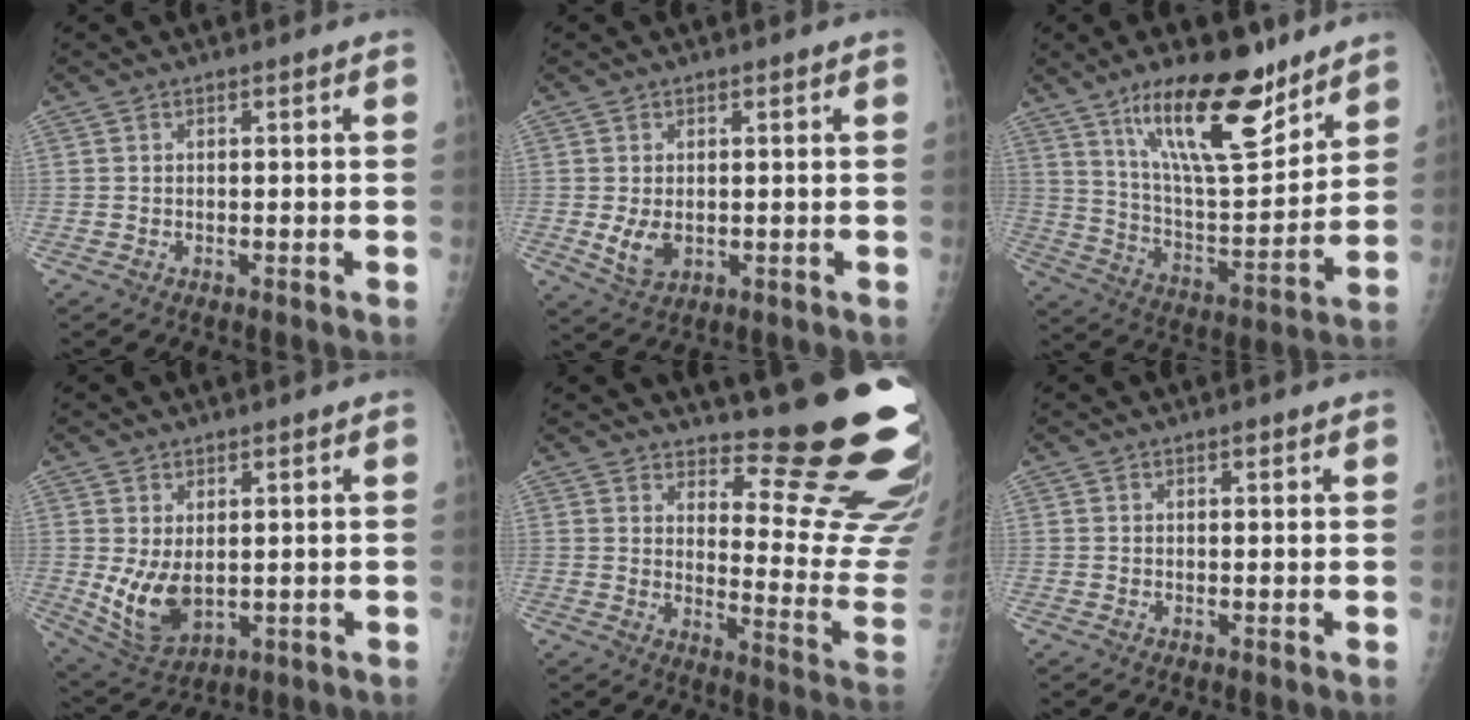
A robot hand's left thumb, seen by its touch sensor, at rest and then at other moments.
{"total": 4.3, "force": [-0.1, 3.0, 3.1], "torque": [-0.049, -0.010, 0.009]}
{"total": 20.5, "force": [13.5, 6.5, 14.0], "torque": [-0.197, -0.079, 0.235]}
{"total": 8.3, "force": [0.8, 5.2, 6.4], "torque": [-0.111, -0.023, 0.035]}
{"total": 20.4, "force": [17.2, 3.3, 10.3], "torque": [-0.102, -0.184, 0.214]}
{"total": 0.8, "force": [0.6, 0.2, 0.4], "torque": [-0.008, -0.003, 0.008]}